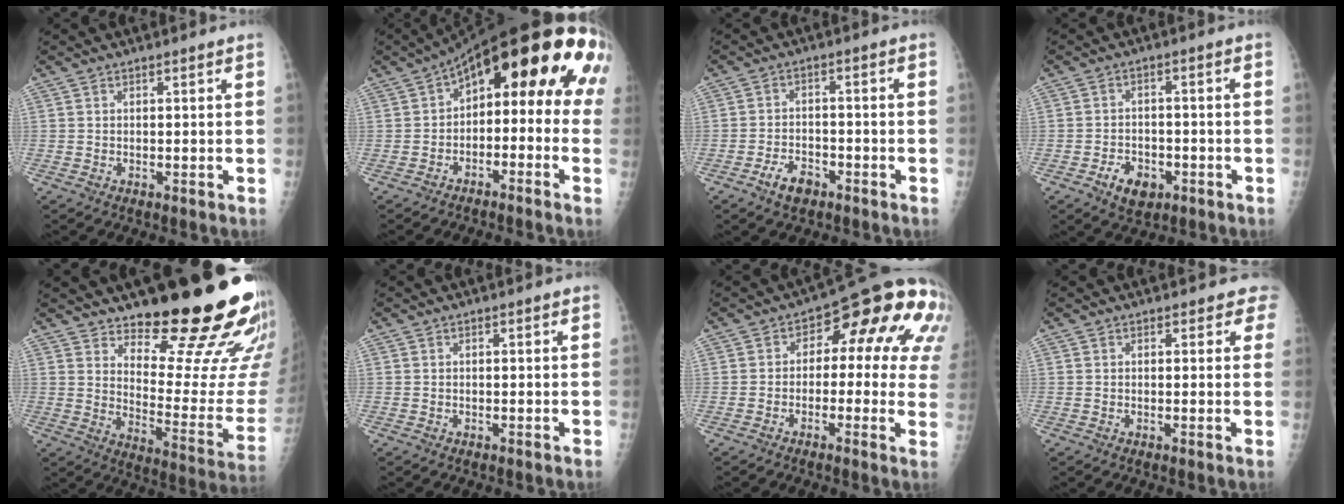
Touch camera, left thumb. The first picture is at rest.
{"total": 22.0, "force": [3.1, 11.2, 18.6], "torque": [-0.226, 0.053, 0.034]}
{"total": 5.1, "force": [-3.3, 2.8, 2.7], "torque": [-0.044, 0.025, -0.055]}
{"total": 6.1, "force": [-3.0, 4.1, 3.4], "torque": [-0.041, 0.020, -0.045]}
{"total": 23.9, "force": [17.6, 6.5, 14.9], "torque": [-0.162, -0.139, 0.240]}
{"total": 0.0}
{"total": 16.7, "force": [3.1, 8.6, 14.0], "torque": [-0.121, 0.025, 0.021]}
{"total": 2.3, "force": [1.7, 1.4, 0.6], "torque": [0.022, -0.006, 0.000]}